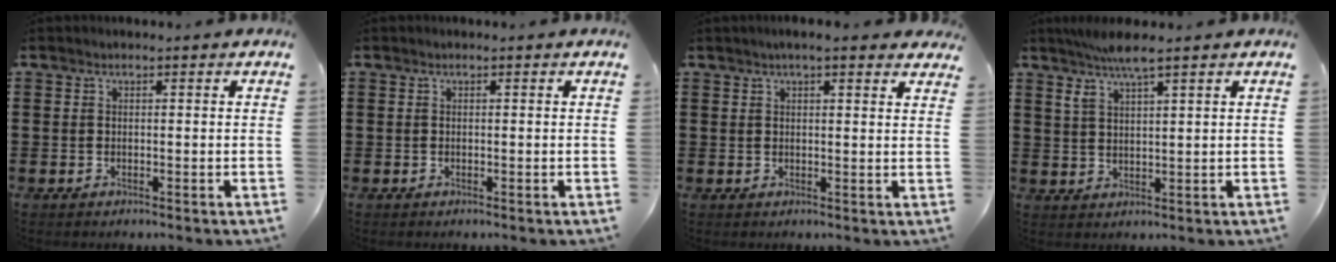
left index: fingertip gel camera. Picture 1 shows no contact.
{"total": 0.0}
{"total": 3.1, "force": [2.5, 0.3, 1.8], "torque": [-0.040, 0.004, 0.044]}
{"total": 5.4, "force": [4.0, 0.3, 3.6], "torque": [-0.080, -0.002, 0.070]}